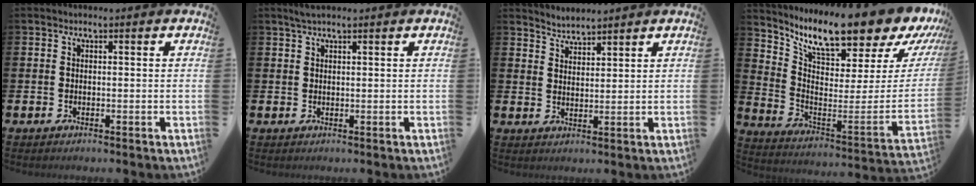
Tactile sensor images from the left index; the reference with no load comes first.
{"total": 1.7, "force": [1.3, 0.2, 1.0], "torque": [-0.013, 0.001, 0.022]}
{"total": 3.2, "force": [3.1, 0.1, -0.4], "torque": [-0.002, -0.014, 0.059]}
{"total": 10.5, "force": [9.4, 2.2, 4.1], "torque": [-0.083, -0.098, 0.149]}